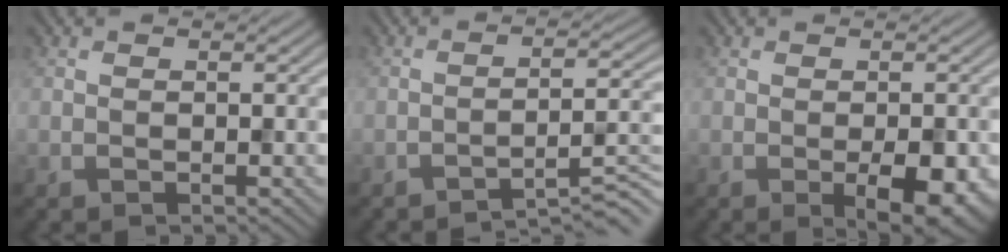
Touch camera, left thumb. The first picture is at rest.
{"total": 5.2, "force": [-3.8, 0.5, 3.5], "torque": [-0.046, 0.016, -0.068]}
{"total": 4.5, "force": [-1.3, 1.6, 3.9], "torque": [-0.058, -0.007, -0.015]}